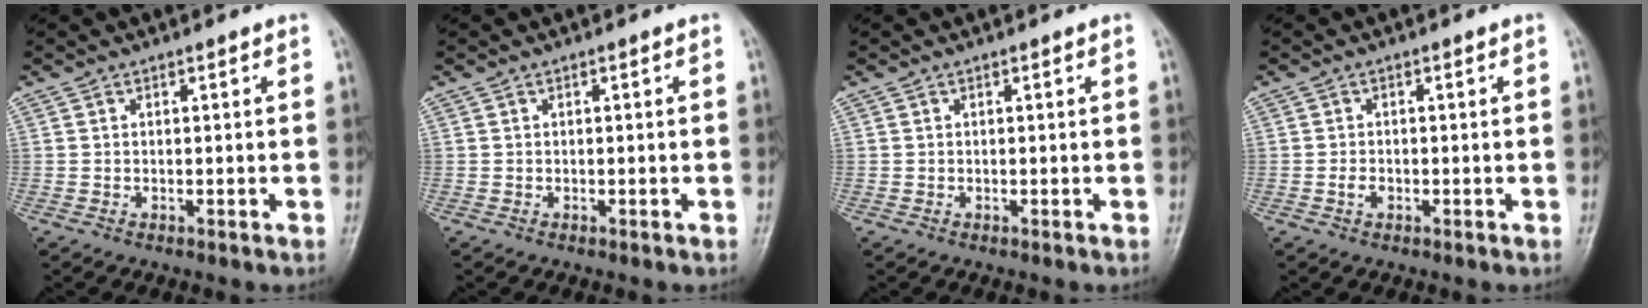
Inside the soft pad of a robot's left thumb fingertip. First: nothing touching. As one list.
[{"total": 0.0}, {"total": 0.0}, {"total": 1.4, "force": [-0.4, 1.0, 0.9], "torque": [-0.016, 0.002, -0.008]}]